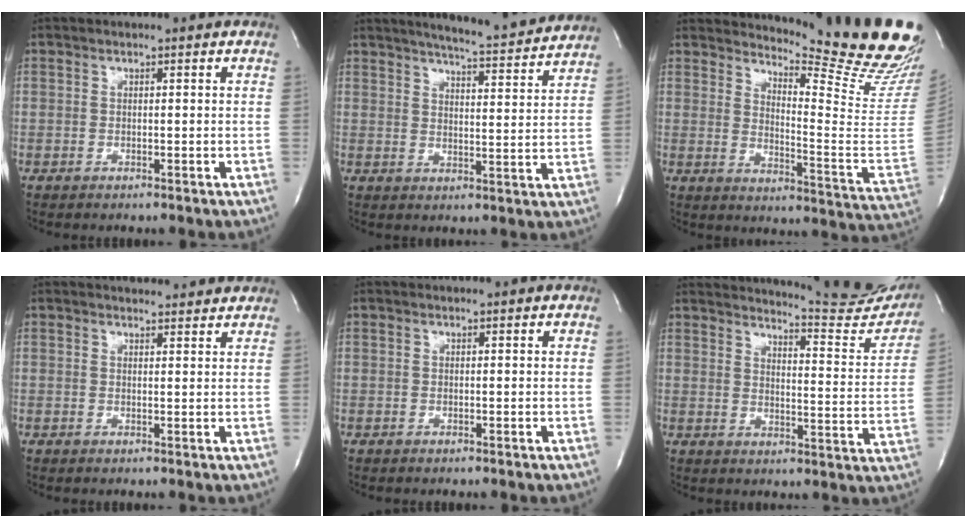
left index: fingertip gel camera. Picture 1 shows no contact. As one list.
[{"total": 12.4, "force": [11.6, 0.2, 4.3], "torque": [-0.069, -0.018, 0.144]}, {"total": 21.7, "force": [20.0, 0.2, 8.4], "torque": [-0.129, -0.161, 0.237]}, {"total": 5.5, "force": [5.3, 1.2, 1.1], "torque": [-0.018, 0.010, 0.056]}, {"total": 0.0}, {"total": 18.6, "force": [17.9, 1.5, 5.0], "torque": [-0.071, -0.106, 0.201]}]